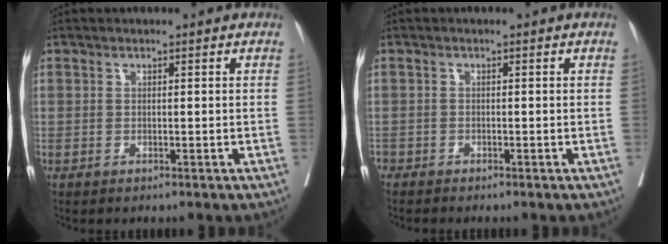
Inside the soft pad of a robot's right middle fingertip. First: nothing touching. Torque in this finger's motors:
{"motor_torque": [0.16, -0.14, 0.01, 0.01]}